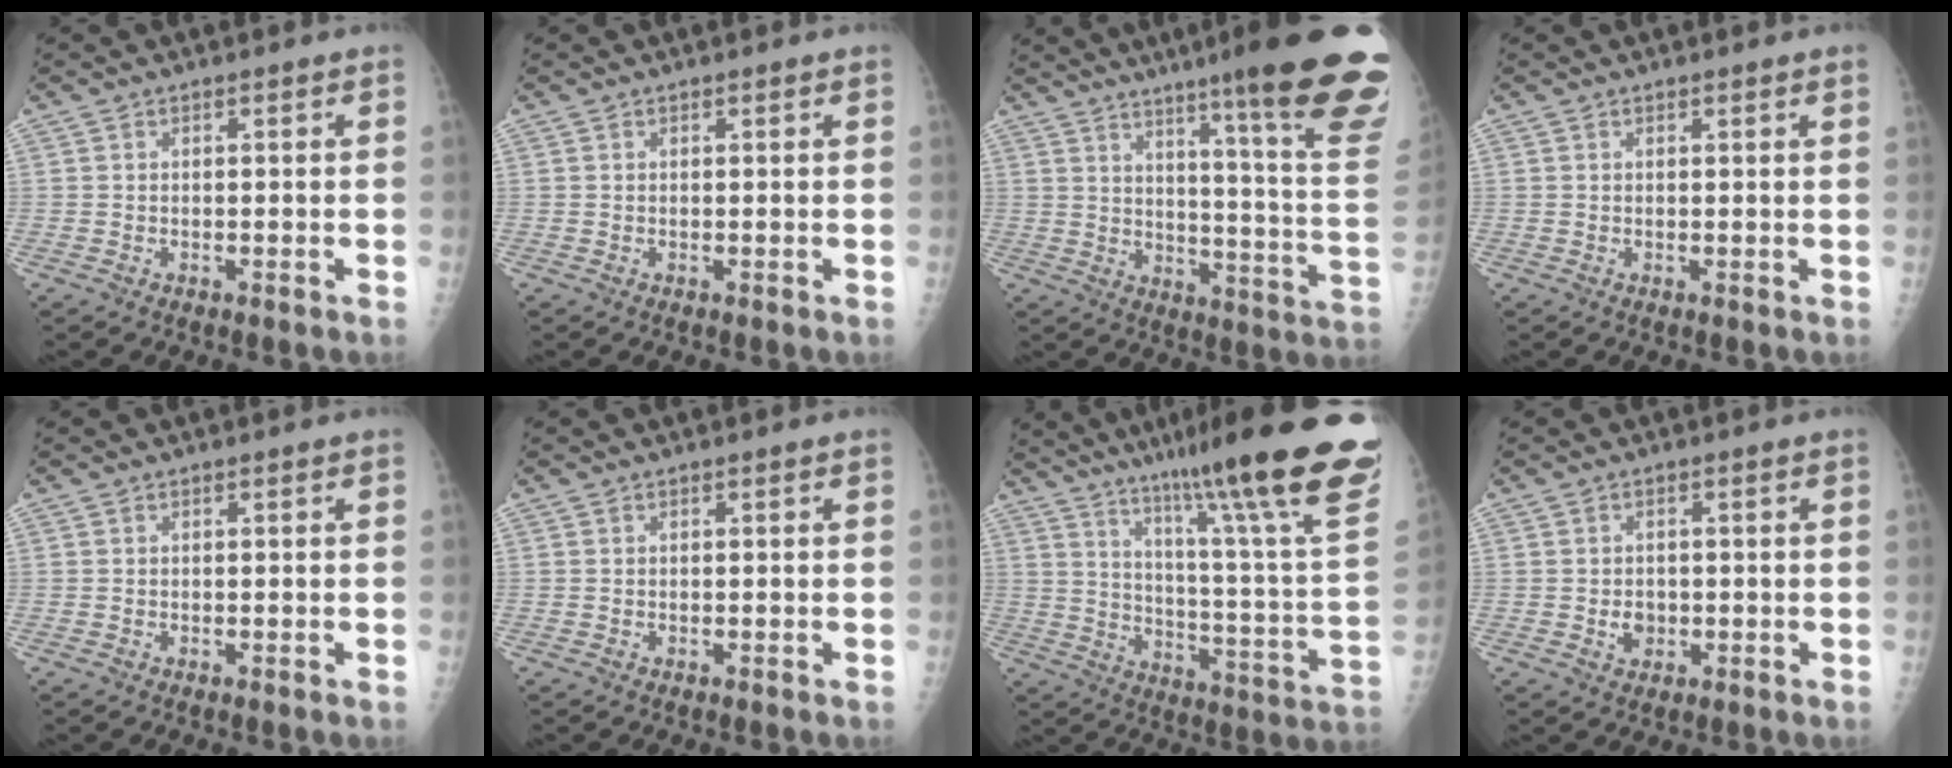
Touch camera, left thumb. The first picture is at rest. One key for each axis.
{"total": 0.0}
{"total": 26.8, "fx": 17.9, "fy": 1.6, "fz": 19.9, "tx": -0.219, "ty": -0.105, "tz": 0.239}
{"total": 0.7, "fx": 0.6, "fy": 0.0, "fz": 0.5, "tx": -0.003, "ty": 0.001, "tz": 0.007}
{"total": 0.0}
{"total": 0.0}
{"total": 30.1, "fx": 20.3, "fy": 2.4, "fz": 22.1, "tx": -0.277, "ty": -0.089, "tz": 0.293}
{"total": 2.5, "fx": -0.4, "fy": 2.1, "fz": 1.3, "tx": -0.009, "ty": 0.003, "tz": -0.002}